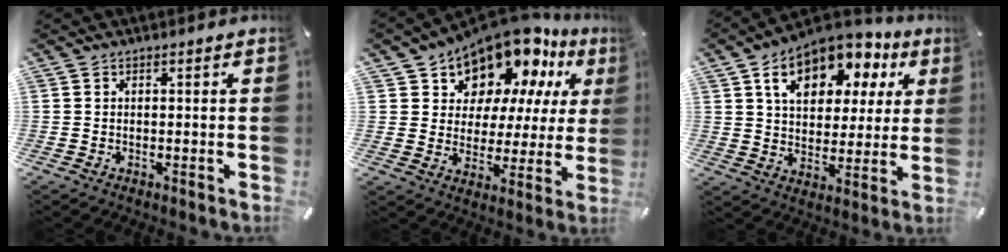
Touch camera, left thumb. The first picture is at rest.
{"total": 14.7, "force": [12.4, 7.0, 3.7], "torque": [-0.071, -0.115, 0.218]}
{"total": 14.5, "force": [8.1, 9.4, 7.6], "torque": [-0.124, -0.036, 0.144]}